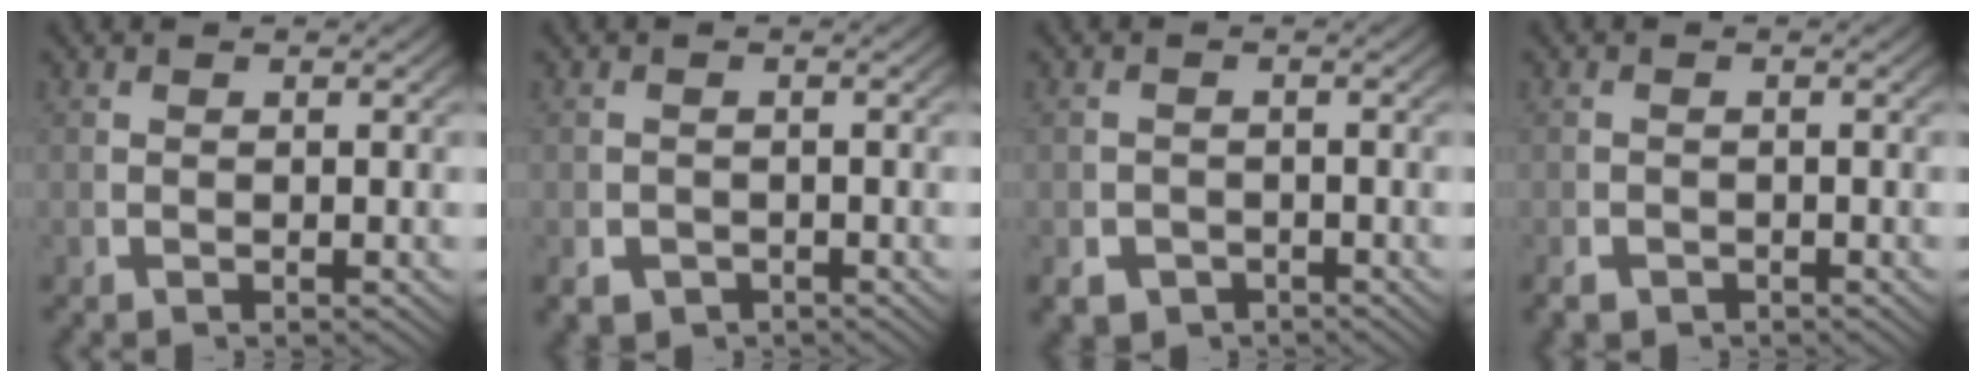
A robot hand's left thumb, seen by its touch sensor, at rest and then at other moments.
{"total": 3.0, "force": [-2.0, 2.0, 0.9], "torque": [-0.017, -0.021, -0.025]}
{"total": 4.3, "force": [-3.0, 2.8, 1.1], "torque": [-0.021, -0.026, -0.042]}
{"total": 1.5, "force": [-1.3, 0.8, 0.2], "torque": [-0.006, -0.014, -0.018]}